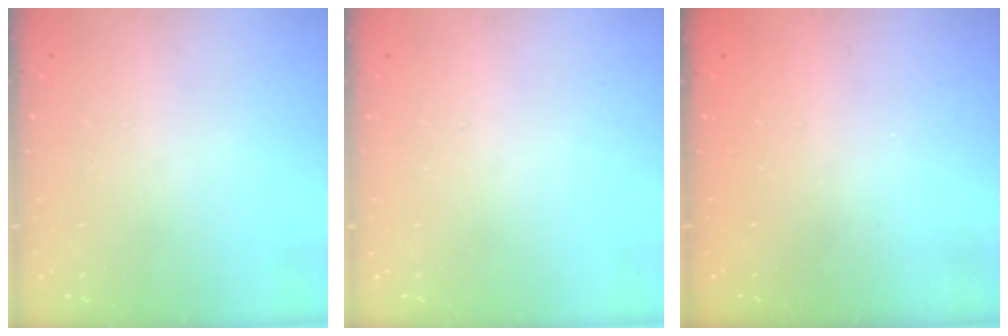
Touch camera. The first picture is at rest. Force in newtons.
{"total": 0.0}
{"total": 2.3, "press": 2.2, "slide": 0.8}